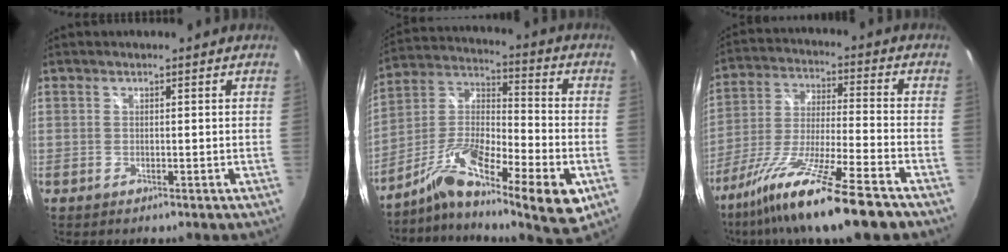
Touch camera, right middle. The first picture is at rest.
{"total": 18.3, "force": [-9.1, 4.4, 15.2], "torque": [-0.266, -0.019, -0.168]}
{"total": 18.4, "force": [-13.3, 0.5, 12.7], "torque": [-0.254, -0.046, -0.233]}